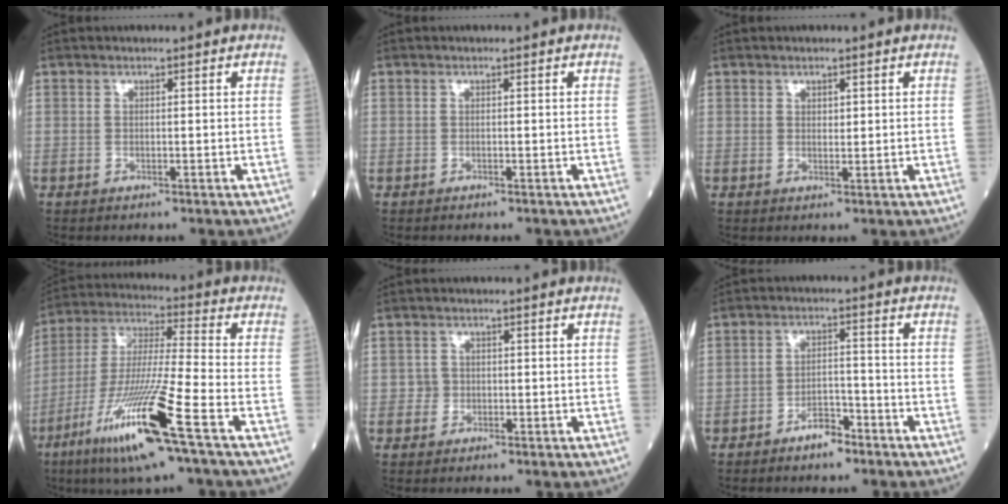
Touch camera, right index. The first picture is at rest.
{"total": 0.6, "force": [-0.5, 0.0, 0.2], "torque": [-0.008, -0.003, -0.008]}
{"total": 1.0, "force": [0.5, 0.6, 0.6], "torque": [-0.007, -0.005, 0.009]}
{"total": 17.3, "force": [-8.8, -0.4, 14.9], "torque": [-0.321, -0.039, -0.167]}
{"total": 1.2, "force": [-0.4, 1.1, 0.0], "torque": [0.005, 0.006, -0.008]}
{"total": 4.1, "force": [-3.2, 1.4, 2.2], "torque": [-0.040, 0.004, -0.055]}